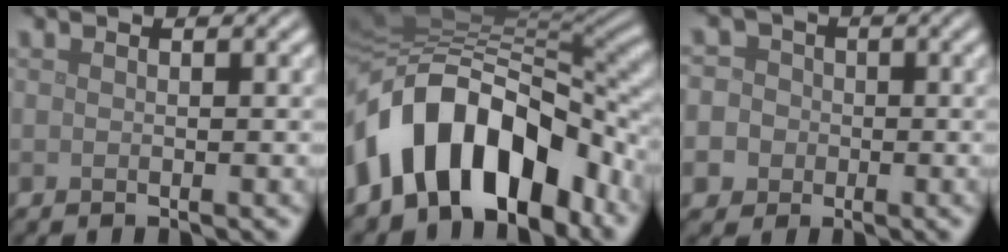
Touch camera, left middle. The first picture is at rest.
{"total": 13.1, "force": [-5.2, 8.0, 9.1], "torque": [-0.146, 0.014, -0.092]}
{"total": 6.9, "force": [-1.6, 6.5, 1.5], "torque": [-0.028, 0.012, -0.064]}